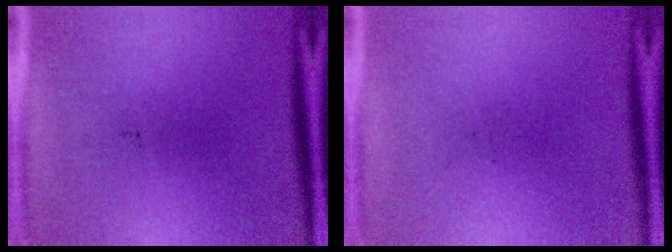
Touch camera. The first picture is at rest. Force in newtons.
{"total": 0.0}